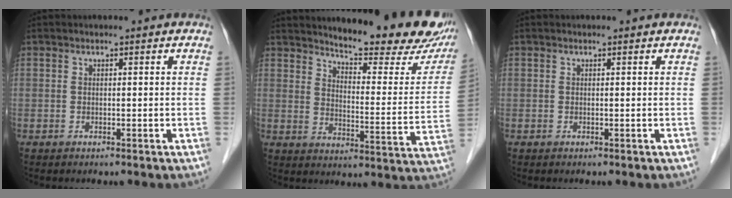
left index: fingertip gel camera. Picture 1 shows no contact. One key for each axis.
{"total": 19.9, "fx": 17.5, "fy": 3.7, "fz": 8.7, "tx": -0.108, "ty": -0.060, "tz": 0.213}
{"total": 0.0}